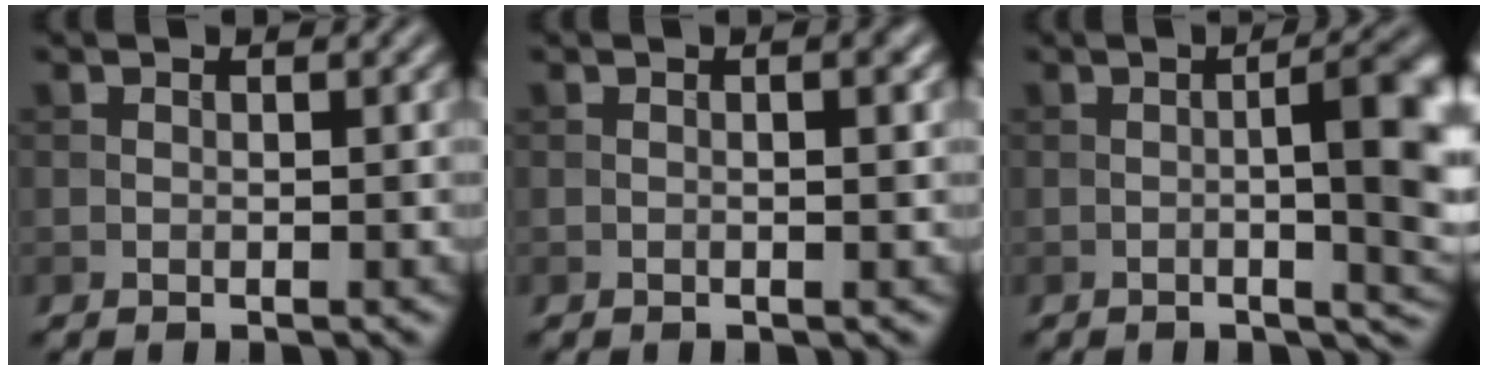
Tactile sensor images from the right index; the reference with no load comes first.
{"total": 1.8, "force": [0.2, 0.5, 1.7], "torque": [-0.019, -0.004, -0.003]}
{"total": 10.1, "force": [-0.3, 3.2, 9.6], "torque": [-0.104, 0.002, -0.002]}